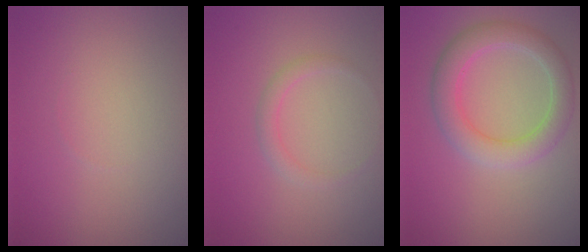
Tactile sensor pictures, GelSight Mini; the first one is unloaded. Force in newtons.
{"total": 1.2, "press": 1.2, "slide": 0.0}
{"total": 4.2, "press": 4.2, "slide": 0.2}